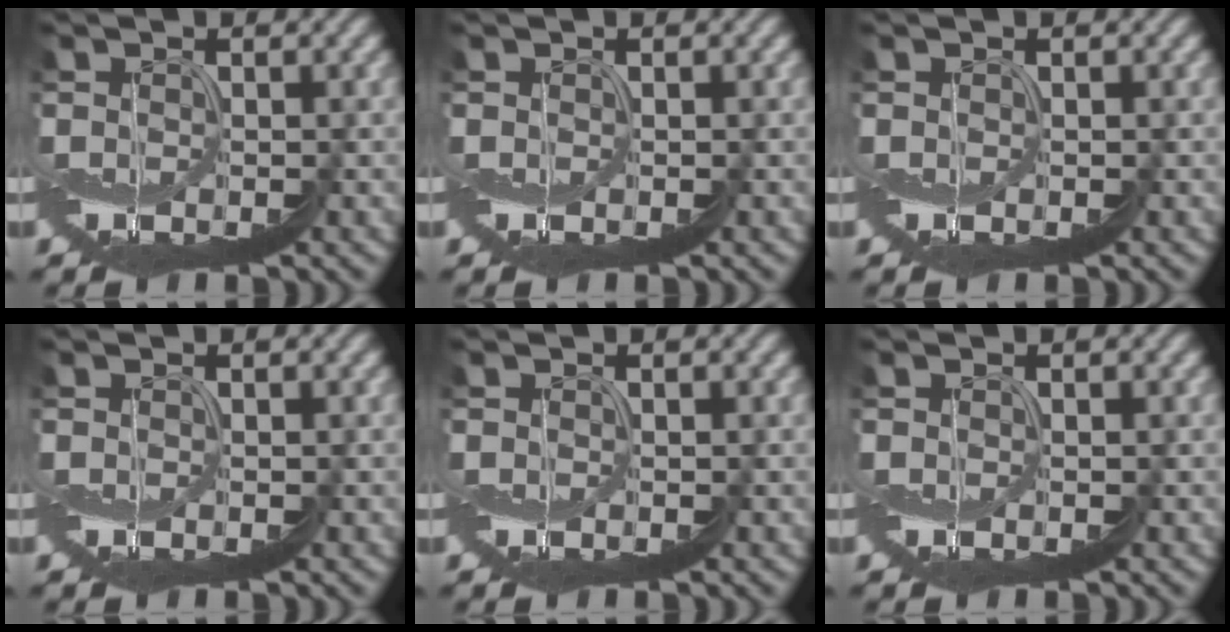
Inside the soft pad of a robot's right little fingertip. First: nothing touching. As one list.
[{"total": 0.0}, {"total": 0.0}, {"total": 0.0}, {"total": 0.0}, {"total": 0.0}]